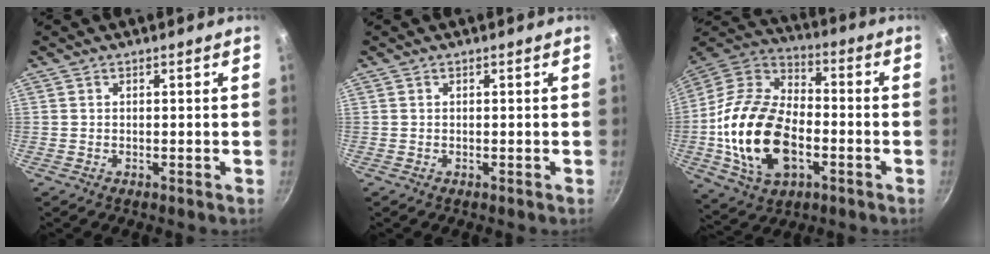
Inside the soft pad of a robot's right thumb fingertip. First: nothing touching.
{"total": 0.0}
{"total": 22.8, "force": [-4.8, 14.3, 17.1], "torque": [-0.307, 0.031, -0.090]}